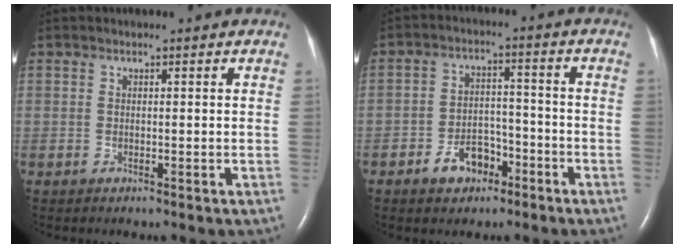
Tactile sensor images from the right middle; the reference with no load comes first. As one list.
[{"total": 5.8, "force": [-3.5, 3.6, 3.0], "torque": [-0.052, 0.015, -0.055]}]